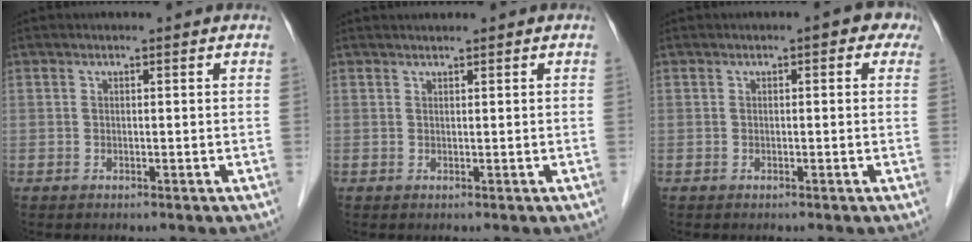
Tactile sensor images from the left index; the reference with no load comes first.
{"total": 0.8, "force": [0.8, 0.0, 0.2], "torque": [-0.006, 0.007, 0.017]}
{"total": 2.7, "force": [1.0, 1.3, 2.1], "torque": [-0.014, 0.019, 0.003]}